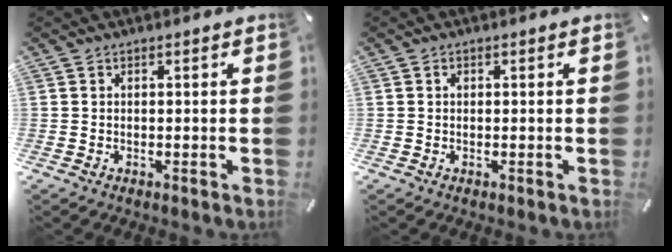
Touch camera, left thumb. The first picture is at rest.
{"total": 0.6, "force": [0.1, 0.5, 0.4], "torque": [-0.008, 0.002, 0.002]}